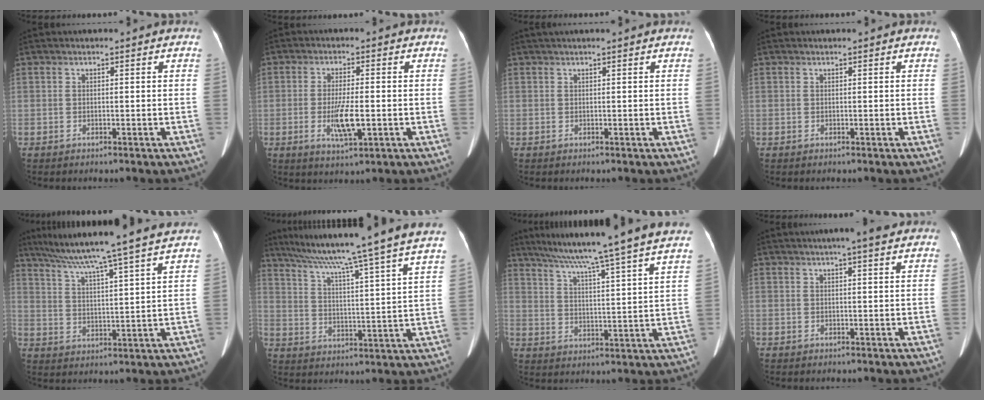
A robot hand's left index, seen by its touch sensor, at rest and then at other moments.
{"total": 5.9, "force": [-1.3, 1.1, 5.6], "torque": [-0.112, -0.012, -0.020]}
{"total": 2.9, "force": [2.4, -0.2, 1.6], "torque": [-0.017, 0.036, 0.040]}
{"total": 0.0}
{"total": 16.6, "force": [13.9, -2.3, 8.7], "torque": [-0.146, -0.002, 0.202]}
{"total": 25.4, "force": [21.6, -2.4, 13.2], "torque": [-0.221, -0.034, 0.294]}
{"total": 20.9, "force": [17.9, -2.4, 10.6], "torque": [-0.177, -0.020, 0.241]}
{"total": 4.8, "force": [3.7, 0.1, 3.0], "torque": [-0.045, 0.018, 0.051]}